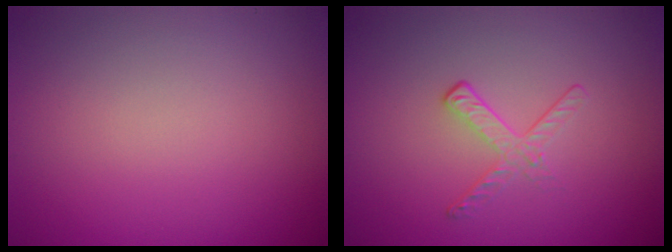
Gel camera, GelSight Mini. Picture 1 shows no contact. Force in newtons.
{"total": 1.7, "press": 0.7, "slide": 1.5}